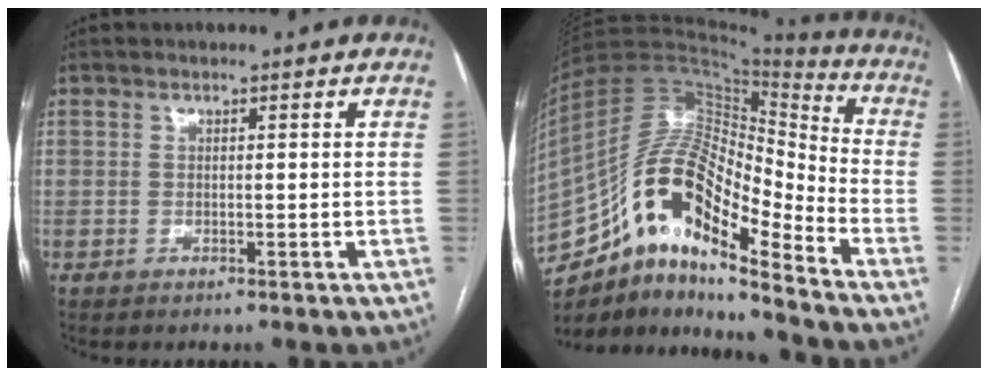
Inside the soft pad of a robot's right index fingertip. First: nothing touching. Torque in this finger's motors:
{"motor_torque": [1.10, -1.04, 0.87, 0.13]}